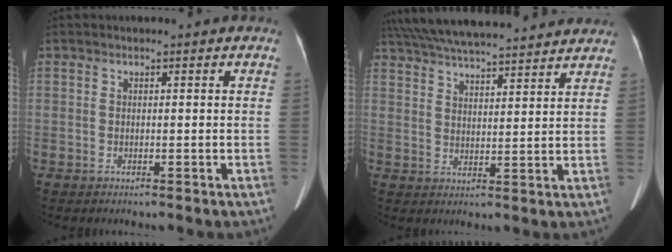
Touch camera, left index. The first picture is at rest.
{"total": 20.8, "force": [18.6, 3.1, 8.7], "torque": [-0.156, 0.052, 0.269]}